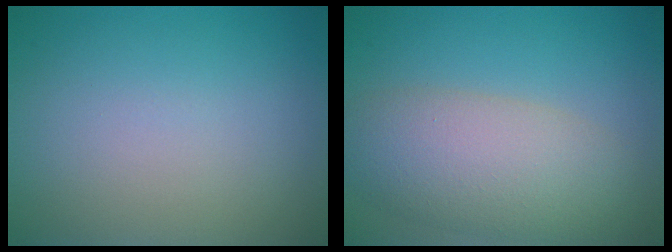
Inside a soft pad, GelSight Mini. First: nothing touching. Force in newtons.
{"total": 6.8, "press": 6.8, "slide": 0.2}